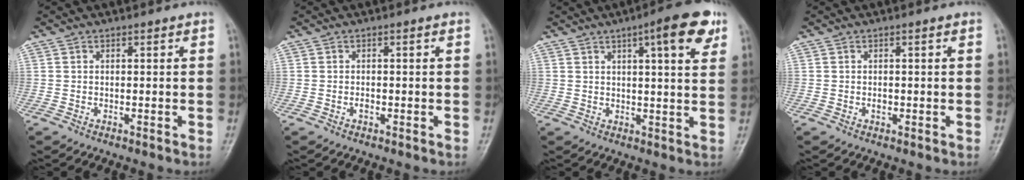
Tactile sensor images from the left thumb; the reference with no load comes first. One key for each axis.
{"total": 0.8, "fx": -0.3, "fy": 0.5, "fz": 0.6, "tx": -0.008, "ty": 0.001, "tz": -0.006}
{"total": 9.7, "fx": 4.8, "fy": 2.2, "fz": 8.1, "tx": -0.097, "ty": -0.014, "tz": 0.060}
{"total": 0.9, "fx": -0.2, "fy": 0.6, "fz": 0.6, "tx": -0.007, "ty": 0.002, "tz": -0.002}